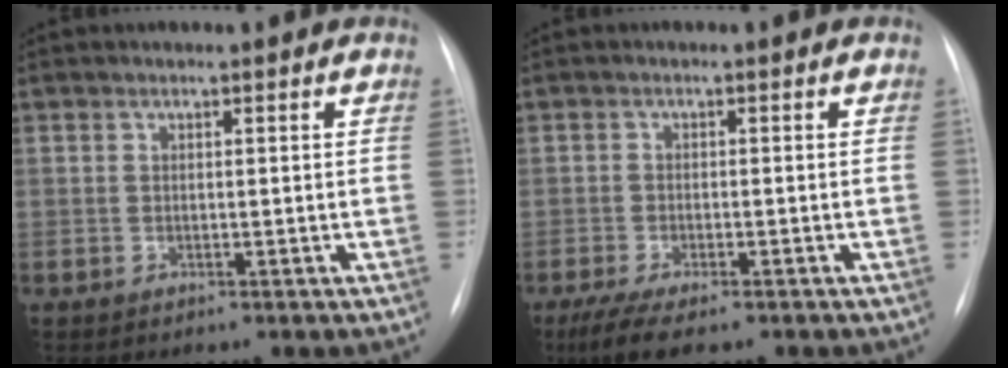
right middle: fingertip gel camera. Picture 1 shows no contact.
{"total": 6.7, "force": [-4.7, 1.6, 4.5], "torque": [-0.080, -0.018, -0.075]}